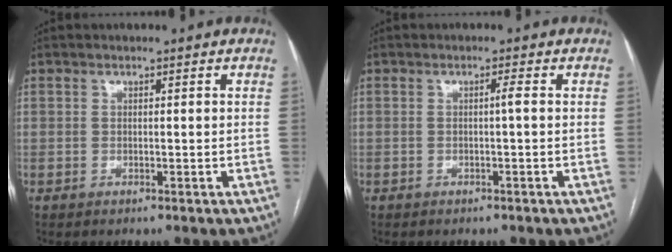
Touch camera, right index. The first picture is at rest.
{"total": 0.9, "force": [-0.1, -0.2, 0.9], "torque": [-0.013, 0.001, -0.002]}